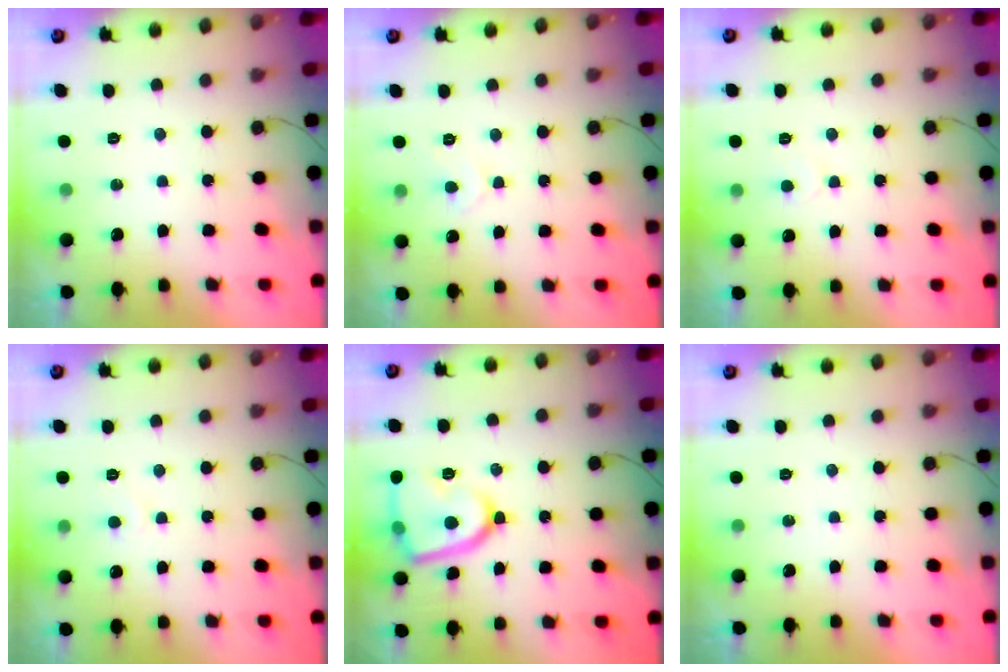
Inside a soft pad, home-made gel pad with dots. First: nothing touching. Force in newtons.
{"total": 4.1, "press": 4.1, "slide": 0.6}
{"total": 3.7, "press": 3.7, "slide": 0.3}
{"total": 4.1, "press": 4.1, "slide": 0.4}
{"total": 15.1, "press": 15.0, "slide": 1.4}
{"total": 0.0}